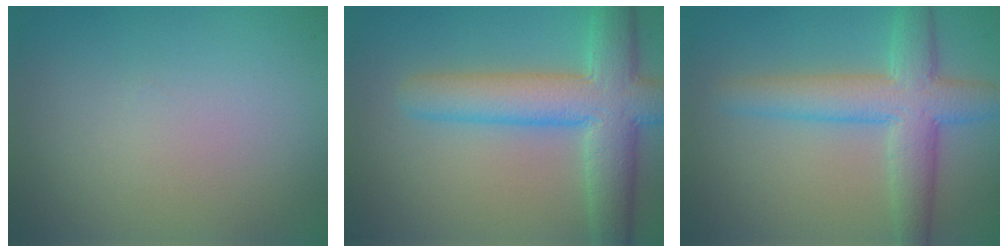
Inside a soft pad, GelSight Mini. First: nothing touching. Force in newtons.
{"total": 7.7, "press": 7.7, "slide": 0.3}
{"total": 5.8, "press": 5.8, "slide": 0.2}